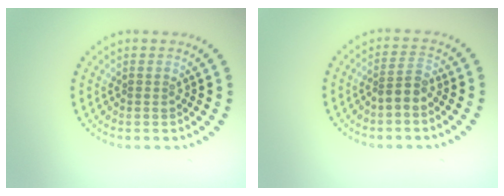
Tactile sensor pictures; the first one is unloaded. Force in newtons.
{"total": 1.9, "press": 1.6, "slide": 1.0}